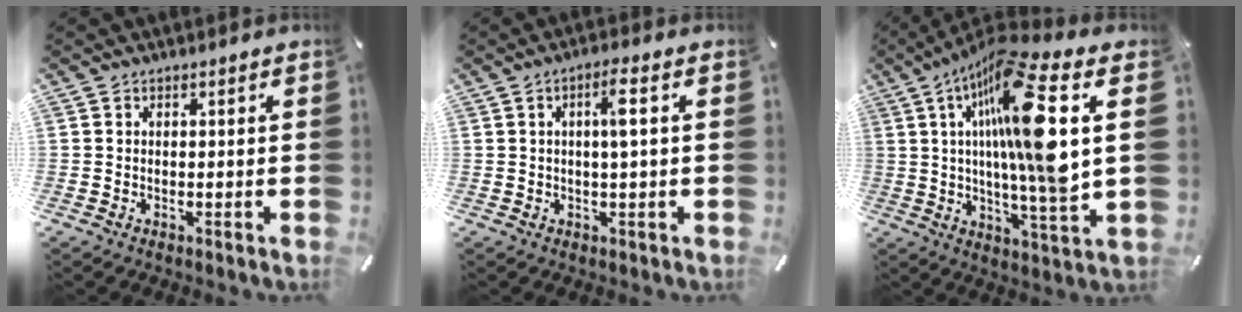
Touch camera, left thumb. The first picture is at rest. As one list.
[{"total": 4.9, "force": [0.8, 0.5, 4.8], "torque": [-0.094, 0.003, 0.009]}, {"total": 21.1, "force": [5.7, 3.5, 20.0], "torque": [-0.358, -0.033, 0.068]}]